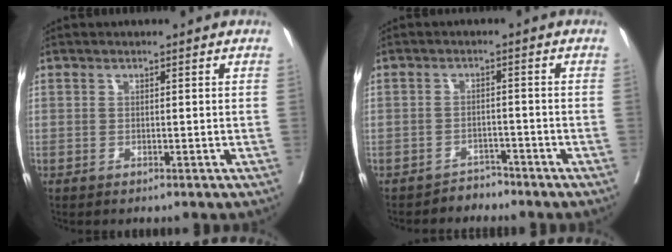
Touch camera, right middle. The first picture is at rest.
{"total": 2.3, "force": [-2.1, 0.7, -0.5], "torque": [0.007, -0.002, -0.033]}